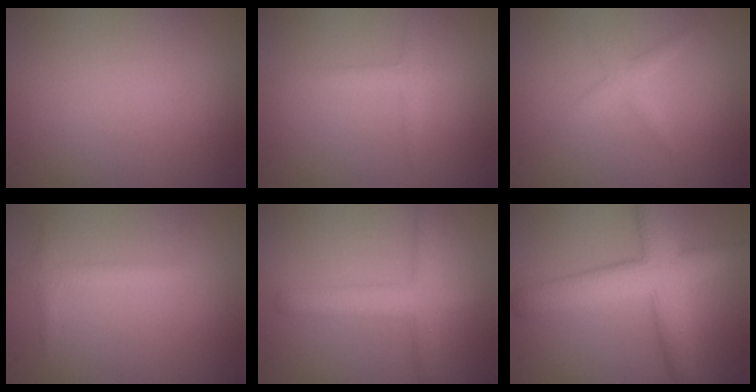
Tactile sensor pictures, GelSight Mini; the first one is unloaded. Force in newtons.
{"total": 1.6, "press": 1.6, "slide": 0.1}
{"total": 1.5, "press": 1.5, "slide": 0.1}
{"total": 1.3, "press": 1.3, "slide": 0.0}
{"total": 3.7, "press": 3.7, "slide": 0.1}
{"total": 7.2, "press": 7.2, "slide": 0.3}